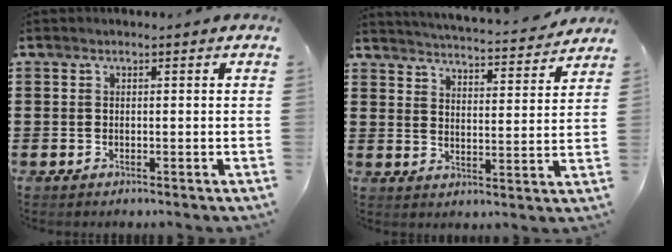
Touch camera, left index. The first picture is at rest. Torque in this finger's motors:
{"motor_torque": [1.07, 1.06, 0.34, 0.12]}